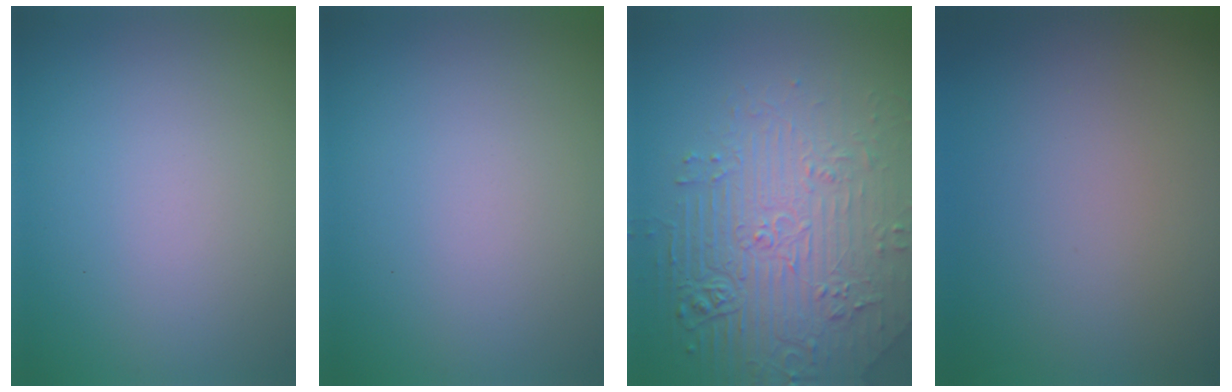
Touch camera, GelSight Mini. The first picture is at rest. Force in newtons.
{"total": 0.0}
{"total": 6.6, "press": 5.4, "slide": 3.8}
{"total": 0.0}